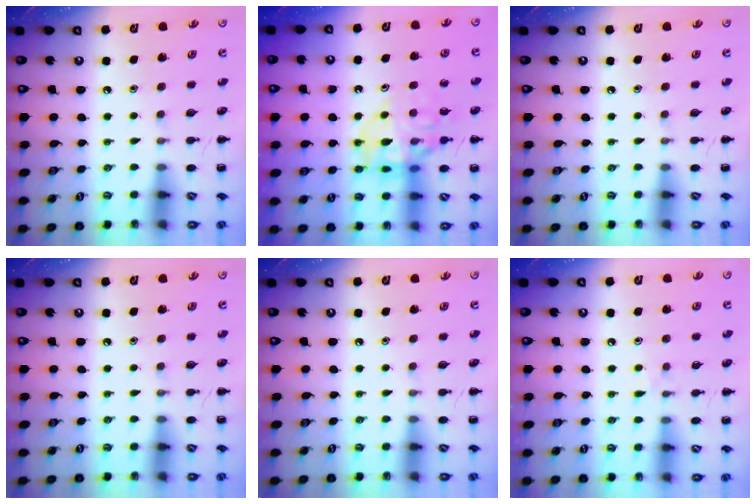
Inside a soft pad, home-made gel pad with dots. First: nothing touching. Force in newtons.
{"total": 14.1, "press": 13.9, "slide": 2.4}
{"total": 0.0}
{"total": 0.0}
{"total": 0.0}
{"total": 4.3, "press": 3.9, "slide": 1.8}